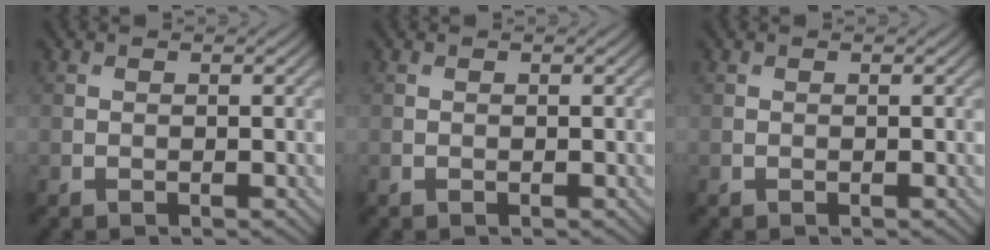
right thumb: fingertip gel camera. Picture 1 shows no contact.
{"total": 0.0}
{"total": 0.0}